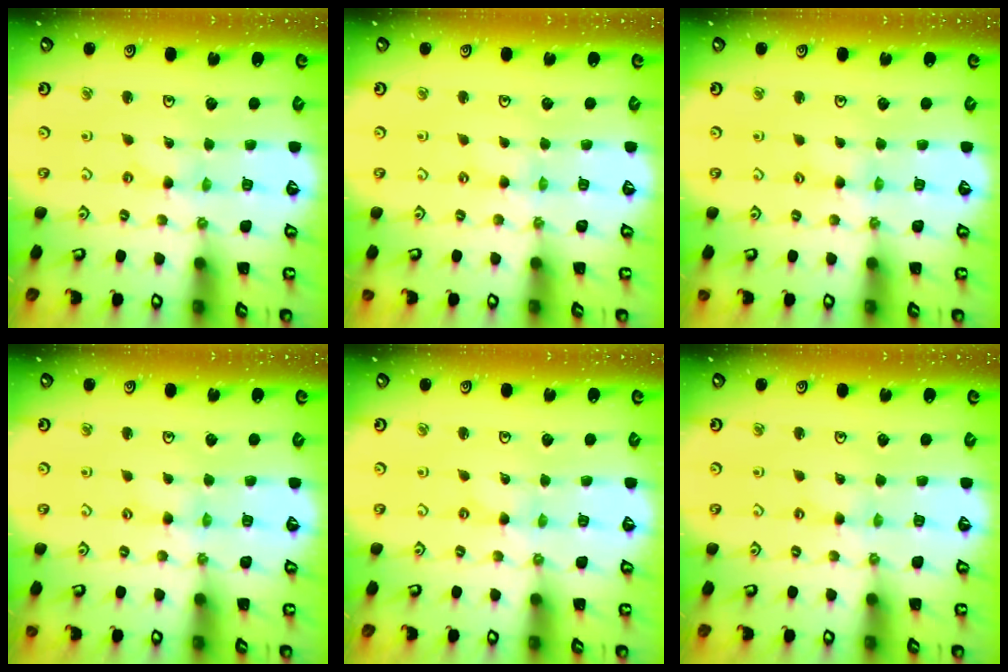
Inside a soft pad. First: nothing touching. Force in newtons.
{"total": 0.8, "press": 0.8, "slide": 0.2}
{"total": 2.2, "press": 2.2, "slide": 0.4}
{"total": 2.2, "press": 2.2, "slide": 0.4}
{"total": 0.0}
{"total": 0.7, "press": 0.7, "slide": 0.2}